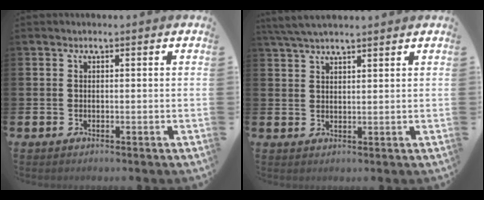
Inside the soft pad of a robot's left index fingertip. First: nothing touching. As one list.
[{"total": 4.1, "force": [3.8, 0.6, 1.6], "torque": [-0.043, -0.005, 0.071]}]